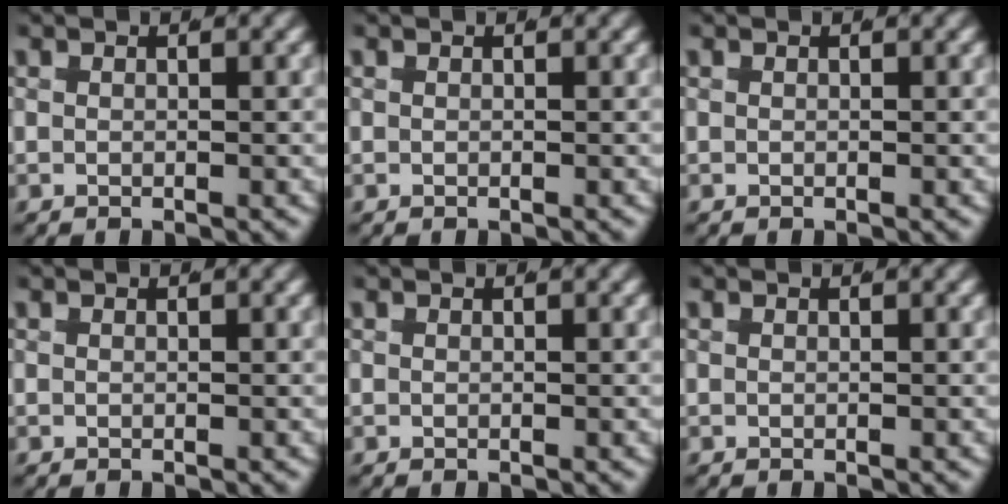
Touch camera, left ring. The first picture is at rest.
{"total": 0.0}
{"total": 0.0}
{"total": 0.0}
{"total": 0.0}
{"total": 0.0}